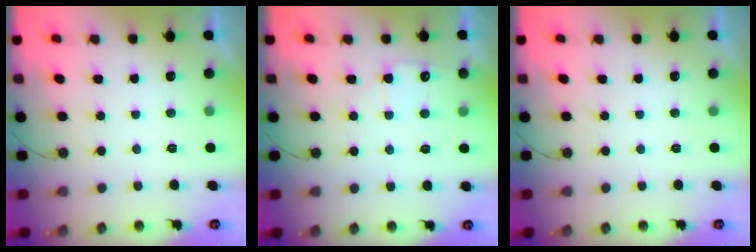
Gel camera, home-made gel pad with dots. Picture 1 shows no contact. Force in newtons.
{"total": 6.6, "press": 6.5, "slide": 0.7}
{"total": 0.0}